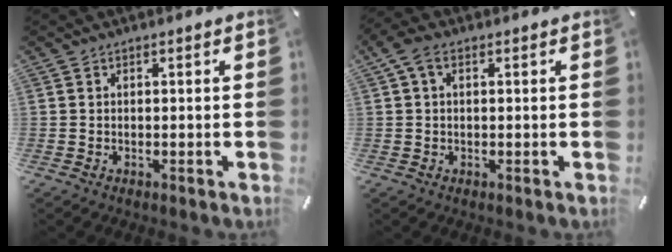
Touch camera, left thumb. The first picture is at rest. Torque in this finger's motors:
{"motor_torque": [0.74, 0.60, 0.48, -0.18, 0.00]}